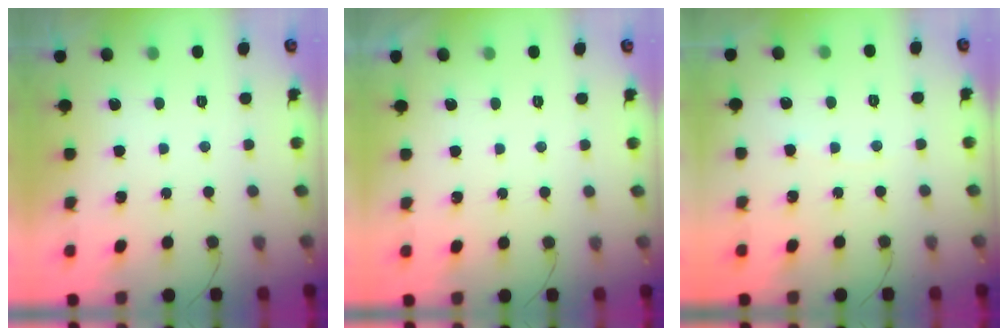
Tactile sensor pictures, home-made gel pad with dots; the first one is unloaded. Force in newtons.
{"total": 1.0, "press": 1.0, "slide": 0.1}
{"total": 2.6, "press": 2.6, "slide": 0.3}